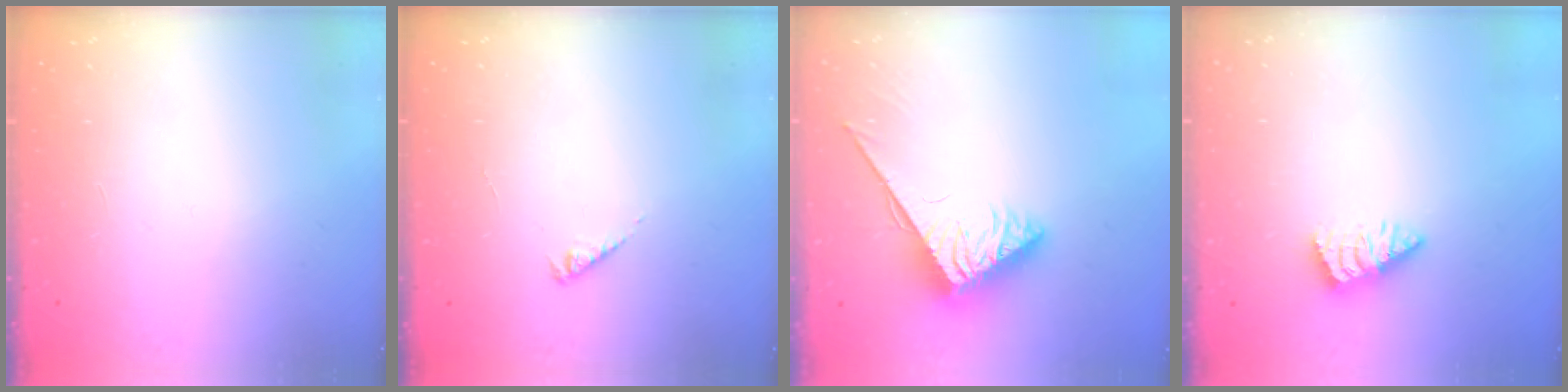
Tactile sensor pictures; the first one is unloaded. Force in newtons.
{"total": 2.0, "press": 1.9, "slide": 0.5}
{"total": 4.0, "press": 4.0, "slide": 0.3}
{"total": 2.3, "press": 2.2, "slide": 0.4}